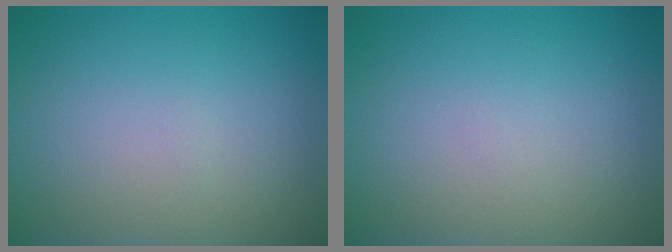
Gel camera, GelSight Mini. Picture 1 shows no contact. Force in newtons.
{"total": 0.0}